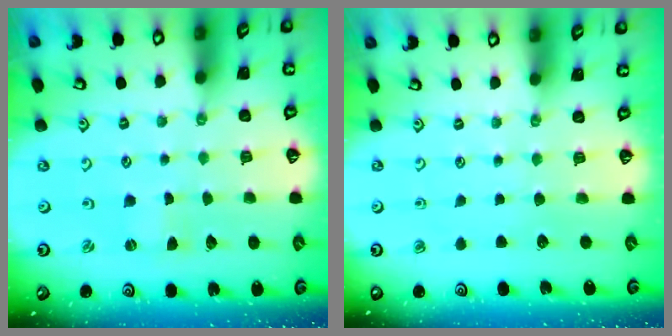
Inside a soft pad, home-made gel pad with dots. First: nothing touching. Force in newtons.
{"total": 0.0}